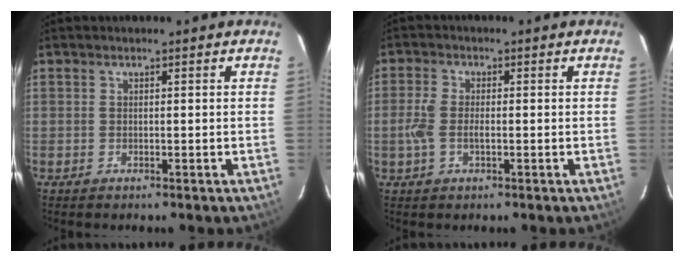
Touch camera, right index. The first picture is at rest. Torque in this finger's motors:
{"motor_torque": [0.01, 0.11, 0.16, 0.06]}